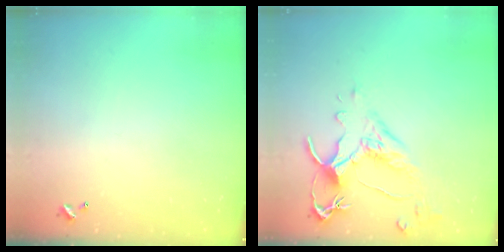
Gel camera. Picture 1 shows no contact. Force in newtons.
{"total": 2.5, "press": 2.1, "slide": 1.2}